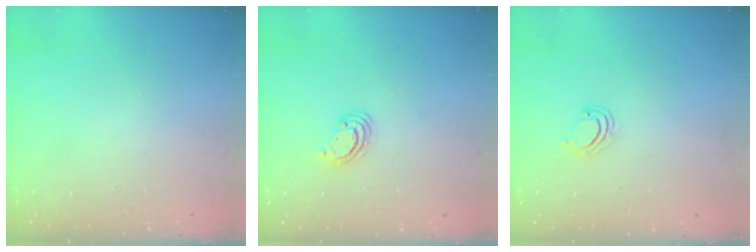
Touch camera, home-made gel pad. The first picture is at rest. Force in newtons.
{"total": 3.5, "press": 3.5, "slide": 0.3}
{"total": 2.2, "press": 2.2, "slide": 0.1}